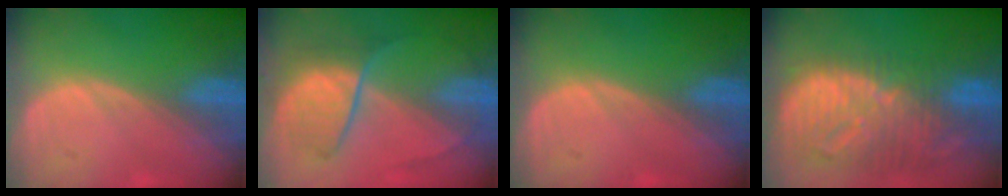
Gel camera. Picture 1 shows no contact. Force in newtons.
{"total": 6.4, "press": 6.4, "slide": 0.7}
{"total": 0.0}
{"total": 12.8, "press": 11.2, "slide": 6.3}